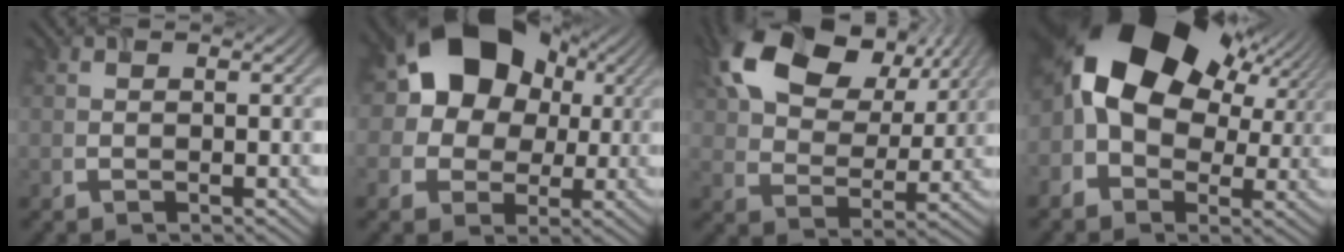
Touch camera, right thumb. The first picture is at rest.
{"total": 13.3, "force": [2.8, 10.8, 7.3], "torque": [-0.133, 0.029, 0.027]}
{"total": 14.1, "force": [6.9, 8.9, 8.5], "torque": [-0.171, 0.010, 0.124]}
{"total": 16.3, "force": [3.7, 11.3, 11.2], "torque": [-0.199, -0.005, 0.079]}